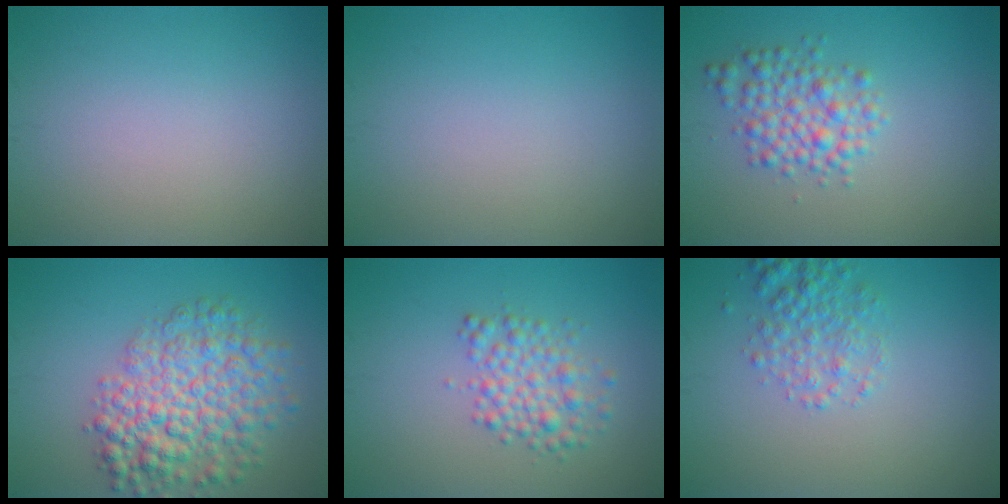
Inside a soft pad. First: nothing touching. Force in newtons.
{"total": 0.0}
{"total": 3.7, "press": 3.7, "slide": 0.1}
{"total": 7.4, "press": 7.4, "slide": 0.2}
{"total": 3.3, "press": 3.3, "slide": 0.0}
{"total": 2.9, "press": 2.9, "slide": 0.2}